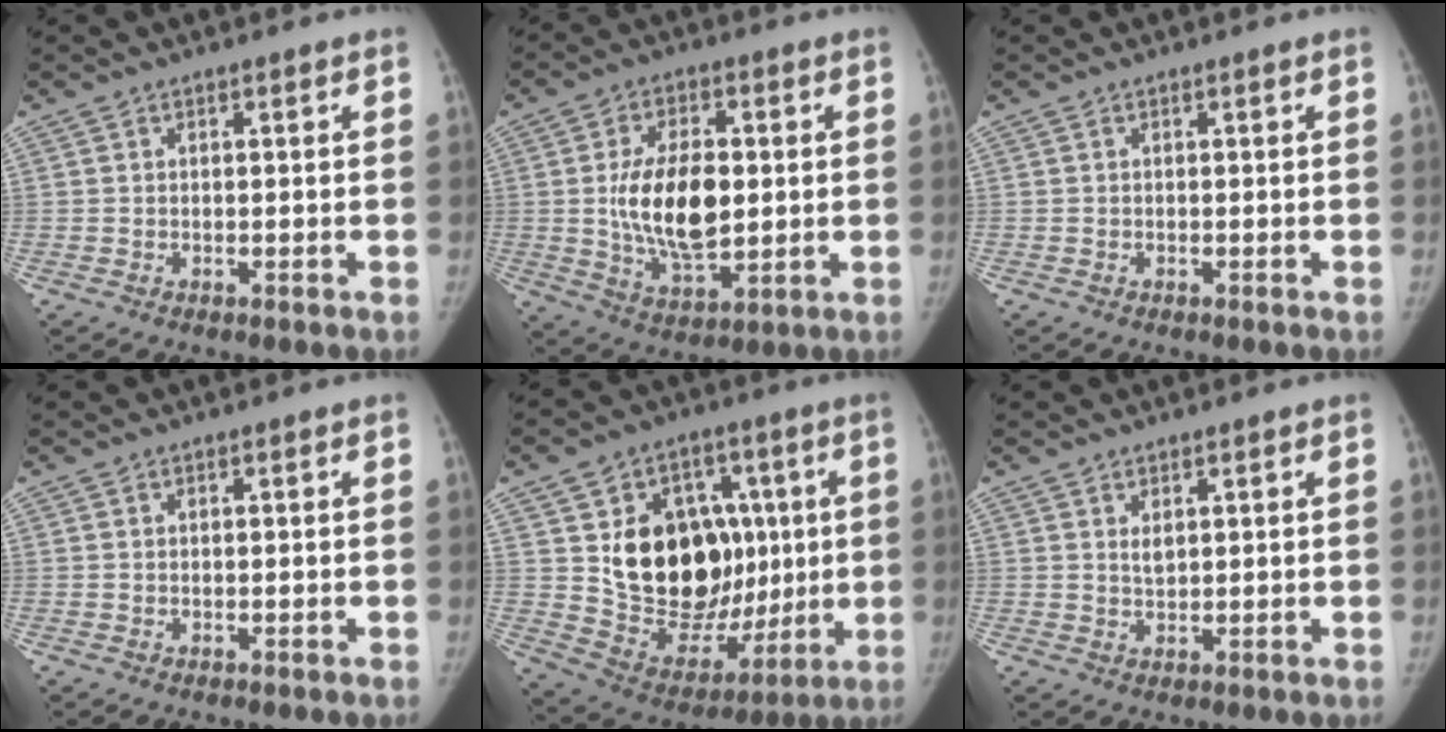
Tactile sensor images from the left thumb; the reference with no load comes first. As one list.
[{"total": 14.7, "force": [0.6, 7.8, 12.4], "torque": [-0.196, -0.010, 0.019]}, {"total": 0.0}, {"total": 0.0}, {"total": 23.6, "force": [2.7, 17.0, 16.3], "torque": [-0.204, -0.004, 0.075]}, {"total": 2.0, "force": [1.0, 1.0, 1.4], "torque": [-0.014, -0.009, 0.022]}]